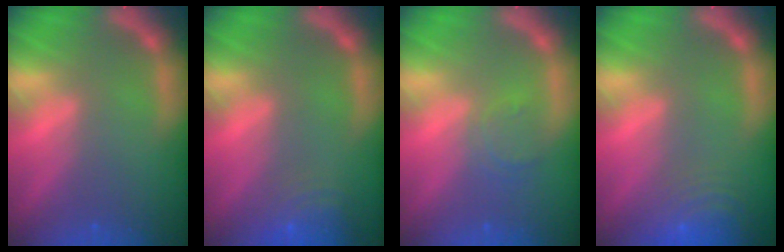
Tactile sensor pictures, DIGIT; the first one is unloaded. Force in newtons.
{"total": 5.6}
{"total": 2.4}
{"total": 8.5}